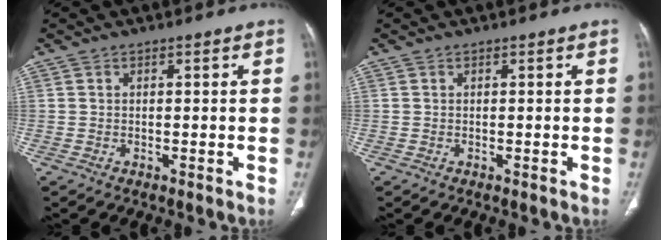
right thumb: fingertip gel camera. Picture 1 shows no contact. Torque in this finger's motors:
{"motor_torque": [0.02, 0.02, -0.03, 0.03, 0.01]}